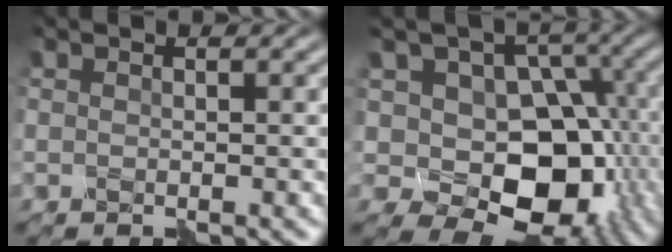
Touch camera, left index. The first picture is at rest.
{"total": 9.9, "force": [-2.0, 7.2, 6.5], "torque": [-0.077, -0.011, -0.040]}